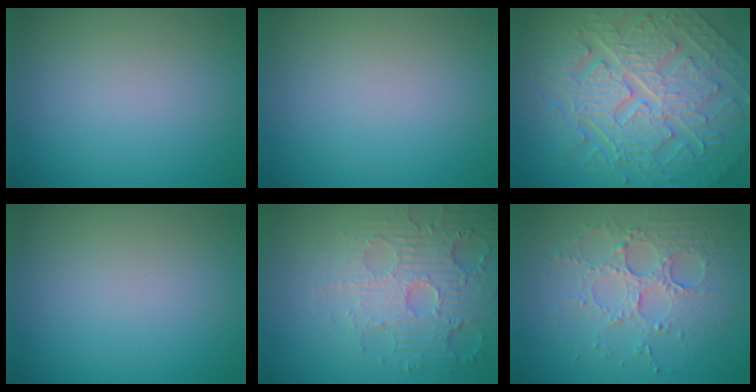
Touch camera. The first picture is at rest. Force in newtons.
{"total": 0.0}
{"total": 10.8, "press": 7.3, "slide": 7.9}
{"total": 0.0}
{"total": 4.5, "press": 4.4, "slide": 0.6}
{"total": 3.9, "press": 3.6, "slide": 1.4}